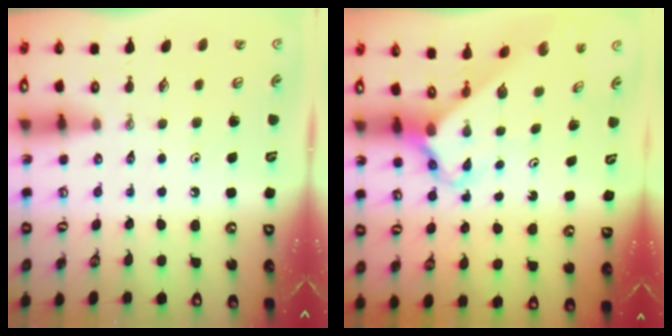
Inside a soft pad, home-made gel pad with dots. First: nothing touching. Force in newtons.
{"total": 2.7, "press": 2.7, "slide": 0.2}